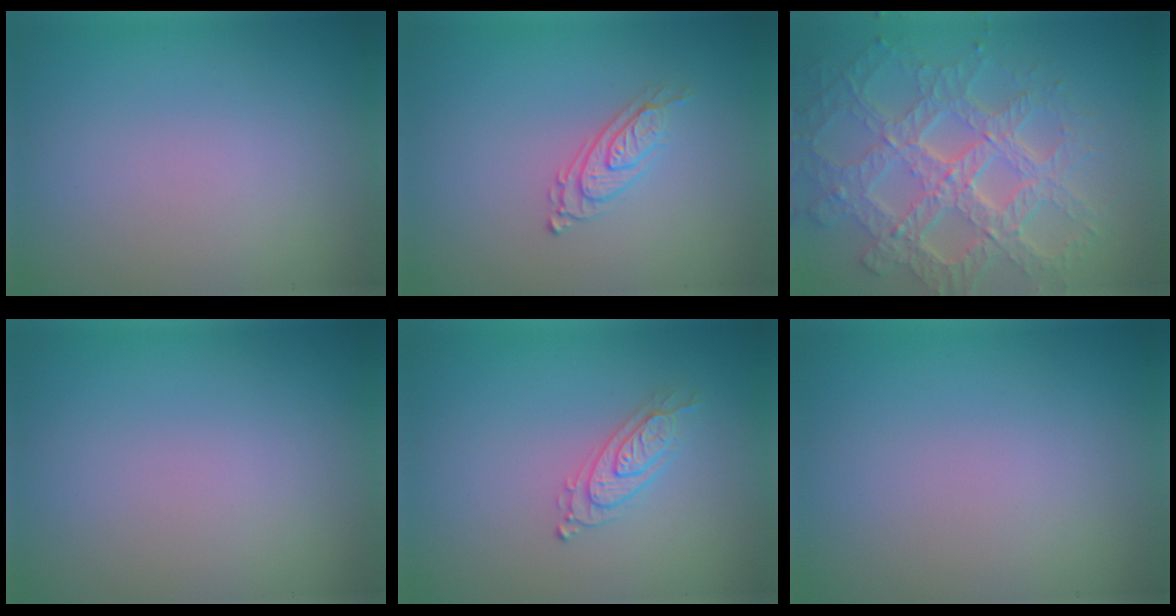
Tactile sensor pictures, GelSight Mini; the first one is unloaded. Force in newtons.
{"total": 2.4, "press": 2.0, "slide": 1.4}
{"total": 7.9, "press": 5.7, "slide": 5.4}
{"total": 0.0}
{"total": 2.1, "press": 2.1, "slide": 0.5}
{"total": 0.0}